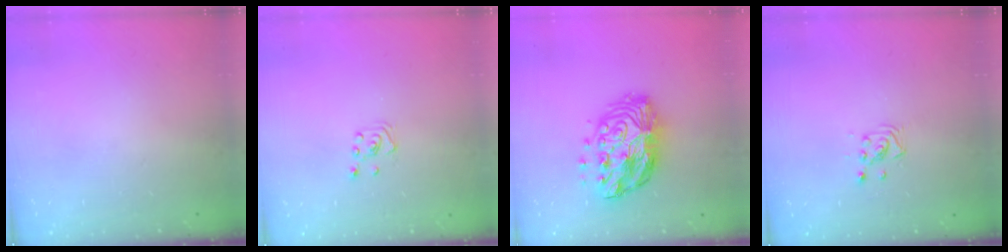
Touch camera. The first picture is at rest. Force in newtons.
{"total": 3.1, "press": 3.1, "slide": 0.3}
{"total": 15.7, "press": 15.6, "slide": 1.2}
{"total": 3.6, "press": 3.6, "slide": 0.3}